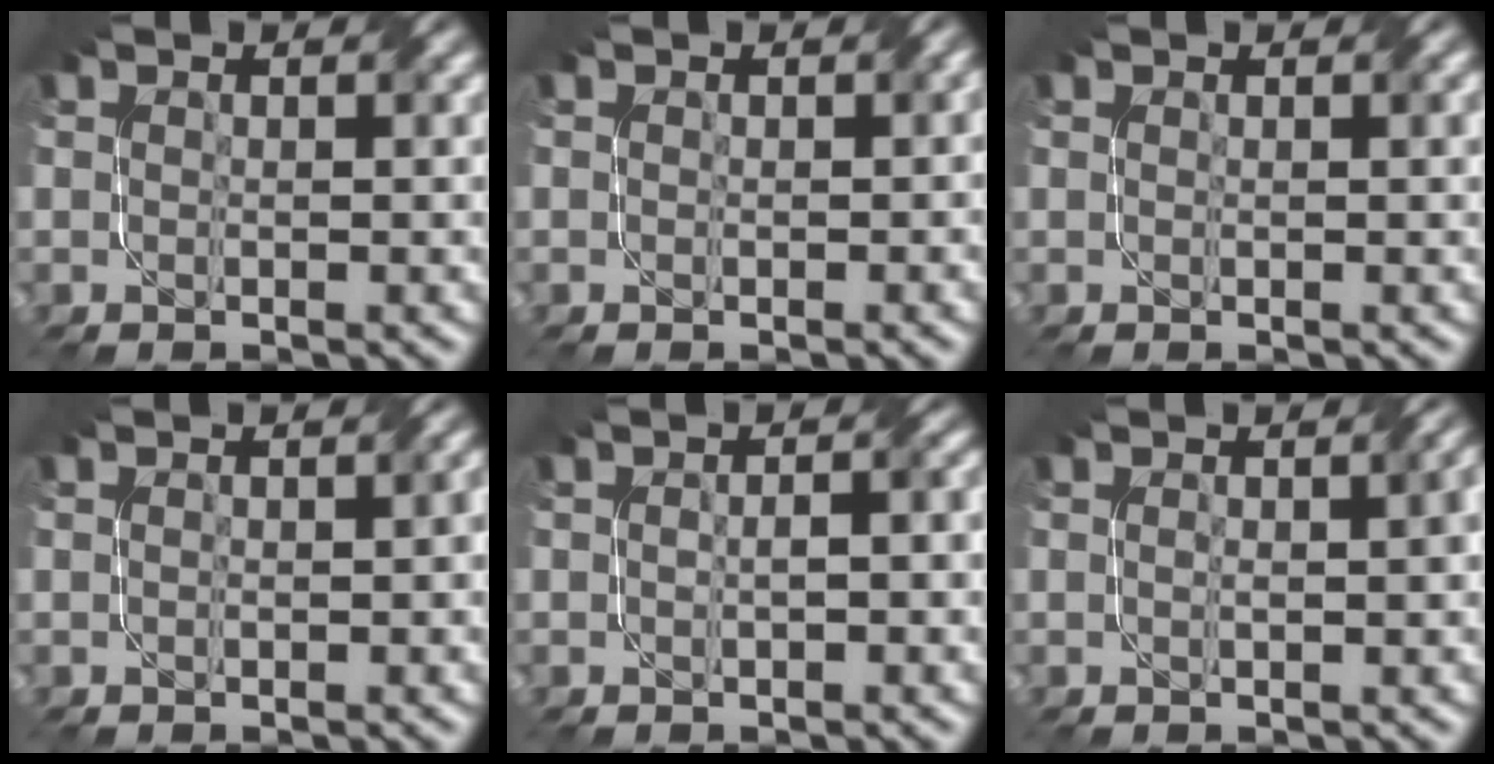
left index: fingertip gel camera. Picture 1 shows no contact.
{"total": 0.6, "force": [0.1, 0.4, 0.4], "torque": [-0.006, 0.000, 0.003]}
{"total": 0.7, "force": [0.4, 0.1, 0.6], "torque": [-0.007, 0.001, 0.002]}
{"total": 1.2, "force": [0.0, 0.5, 1.2], "torque": [-0.017, 0.000, 0.001]}
{"total": 2.3, "force": [-0.2, 1.0, 2.1], "torque": [-0.031, 0.003, -0.001]}
{"total": 2.1, "force": [0.2, 0.5, 2.1], "torque": [-0.022, 0.006, 0.001]}